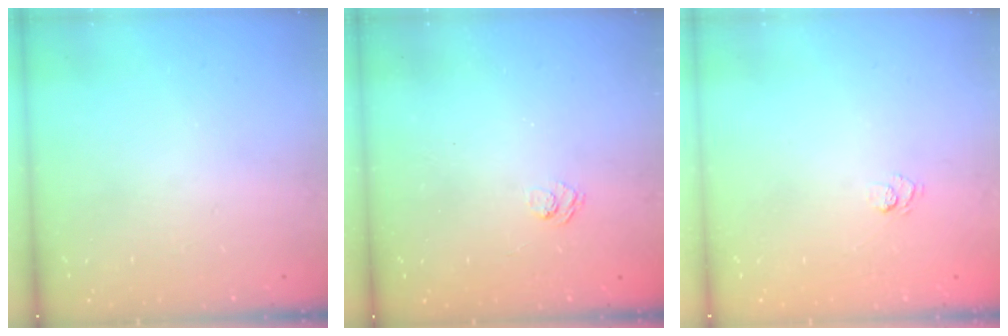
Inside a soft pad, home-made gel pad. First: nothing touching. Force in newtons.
{"total": 2.4, "press": 2.0, "slide": 1.3}
{"total": 4.5, "press": 4.3, "slide": 1.2}